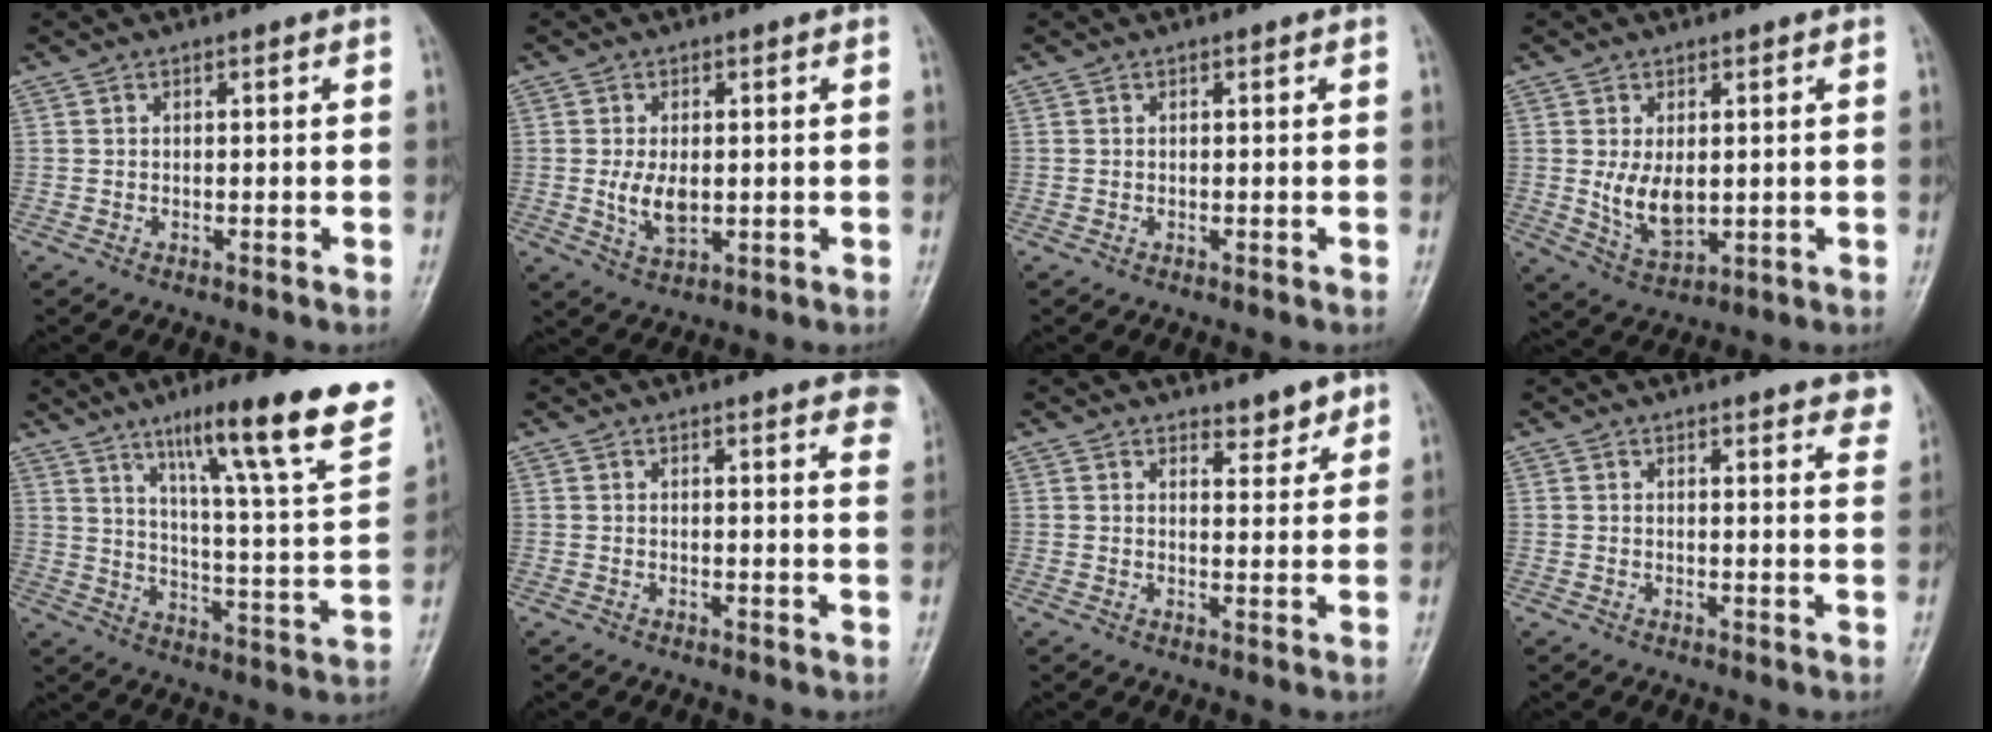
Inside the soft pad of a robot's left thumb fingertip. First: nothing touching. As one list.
[{"total": 5.4, "force": [-0.2, 3.0, 4.4], "torque": [-0.079, -0.010, 0.003]}, {"total": 0.0}, {"total": 7.0, "force": [0.4, 4.2, 5.6], "torque": [-0.089, -0.016, 0.022]}, {"total": 23.9, "force": [14.3, 3.1, 19.0], "torque": [-0.256, -0.051, 0.212]}, {"total": 7.7, "force": [5.3, 1.8, 5.3], "torque": [-0.042, -0.012, 0.050]}, {"total": 3.4, "force": [2.9, 1.5, 1.2], "torque": [0.004, -0.021, 0.042]}, {"total": 6.3, "force": [5.2, 1.6, 3.2], "torque": [-0.011, -0.019, 0.050]}]